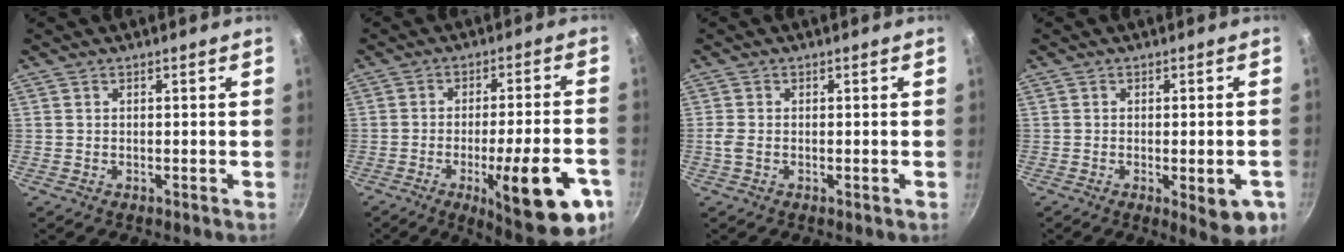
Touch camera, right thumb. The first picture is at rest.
{"total": 18.8, "force": [-7.5, 4.8, 16.6], "torque": [-0.199, 0.023, -0.095]}
{"total": 1.7, "force": [-0.5, 0.7, 1.5], "torque": [-0.039, 0.001, -0.014]}
{"total": 7.9, "force": [-2.7, 2.4, 7.1], "torque": [-0.070, 0.000, -0.028]}